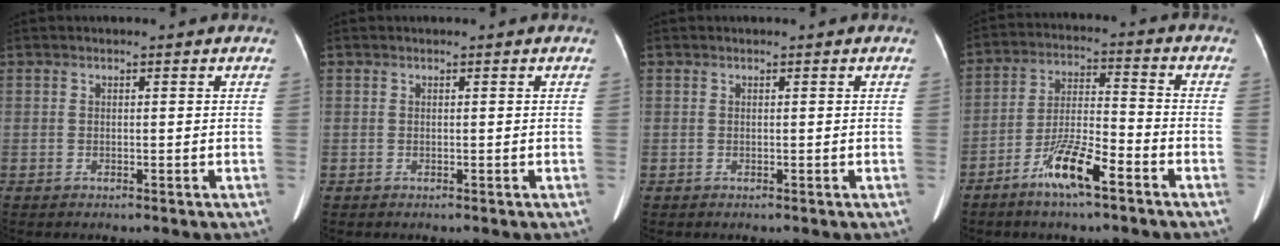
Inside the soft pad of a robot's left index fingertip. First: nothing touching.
{"total": 0.0}
{"total": 0.0}
{"total": 9.0, "force": [-5.6, 1.3, 7.0], "torque": [-0.141, -0.004, -0.106]}